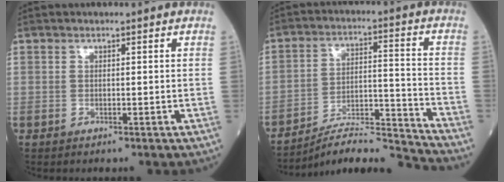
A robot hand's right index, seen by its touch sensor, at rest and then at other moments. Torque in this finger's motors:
{"motor_torque": [-0.92, -0.74, -0.32, -0.04]}